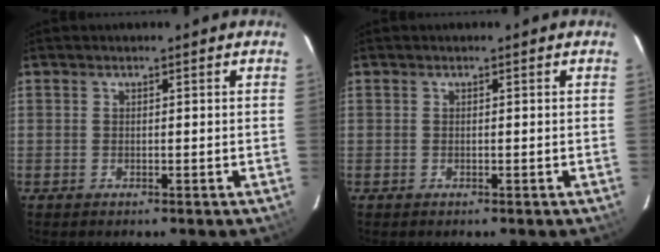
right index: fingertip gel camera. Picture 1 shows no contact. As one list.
[{"total": 0.0}]